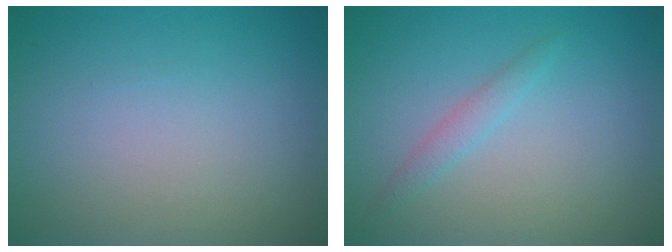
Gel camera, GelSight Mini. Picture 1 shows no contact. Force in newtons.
{"total": 1.3, "press": 1.3, "slide": 0.1}